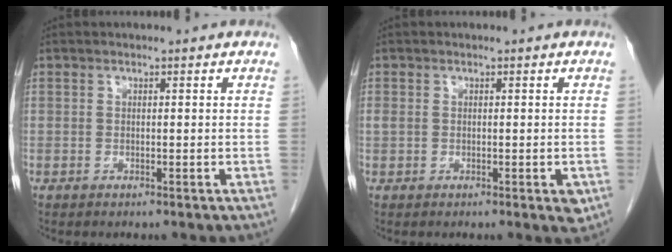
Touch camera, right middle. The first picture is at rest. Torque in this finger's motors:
{"motor_torque": [0.69, -0.02, 0.14, 0.04]}